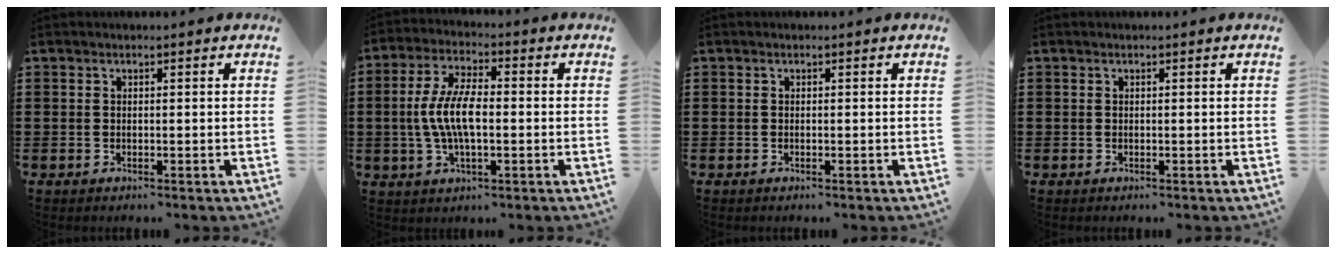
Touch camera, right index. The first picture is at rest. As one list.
[{"total": 8.3, "force": [-0.7, 3.2, 7.6], "torque": [-0.175, -0.007, -0.023]}, {"total": 0.0}, {"total": 0.0}]